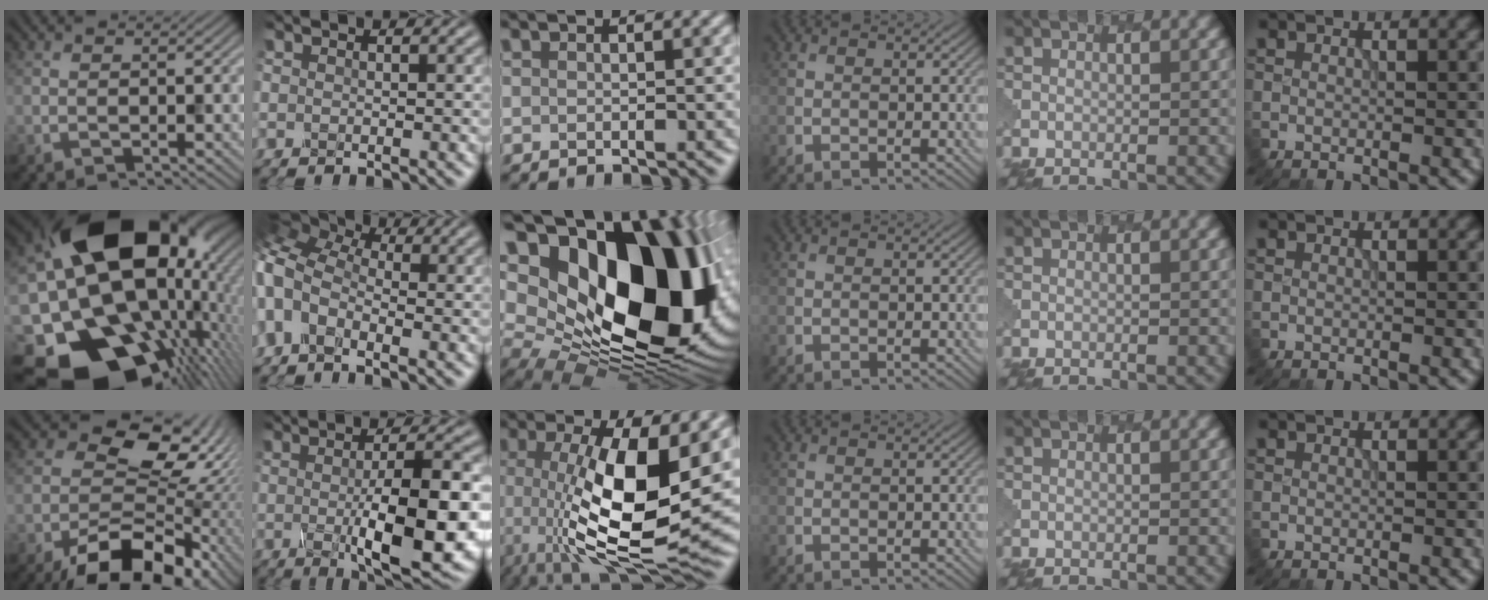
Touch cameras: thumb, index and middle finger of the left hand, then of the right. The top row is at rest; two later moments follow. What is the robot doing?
{"motion": "dispense", "object": "glue stick"}